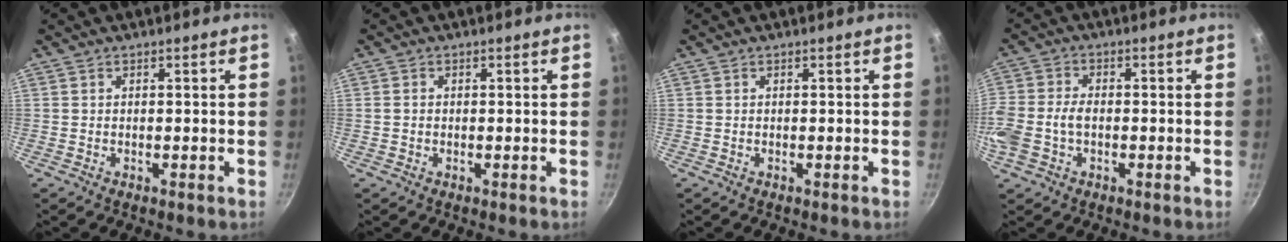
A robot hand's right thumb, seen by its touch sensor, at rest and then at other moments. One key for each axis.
{"total": 1.0, "fx": -0.1, "fy": 0.9, "fz": 0.5, "tx": -0.008, "ty": 0.004, "tz": -0.003}
{"total": 0.0}
{"total": 8.8, "fx": -2.0, "fy": 5.9, "fz": 6.2, "tx": -0.140, "ty": 0.017, "tz": -0.049}